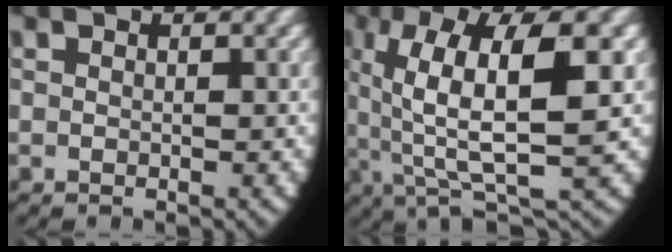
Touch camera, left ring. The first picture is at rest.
{"total": 10.5, "force": [1.6, 4.5, 9.3], "torque": [-0.159, 0.000, 0.026]}